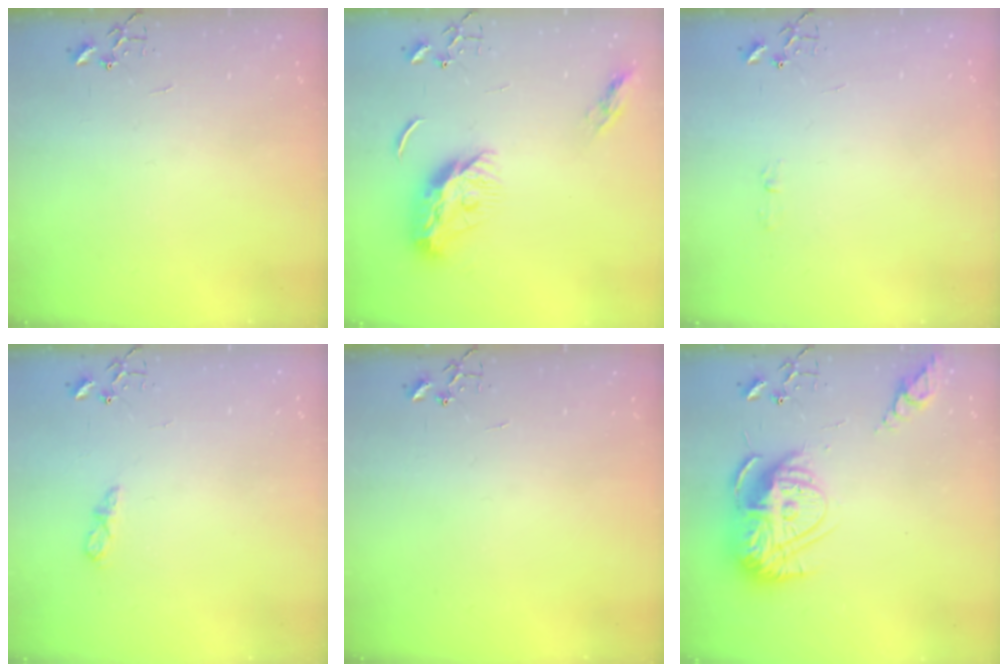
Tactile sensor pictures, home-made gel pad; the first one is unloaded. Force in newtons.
{"total": 12.0, "press": 12.0, "slide": 0.3}
{"total": 2.9, "press": 2.9, "slide": 0.5}
{"total": 6.3, "press": 6.2, "slide": 0.6}
{"total": 0.0}
{"total": 18.1, "press": 18.1, "slide": 1.6}